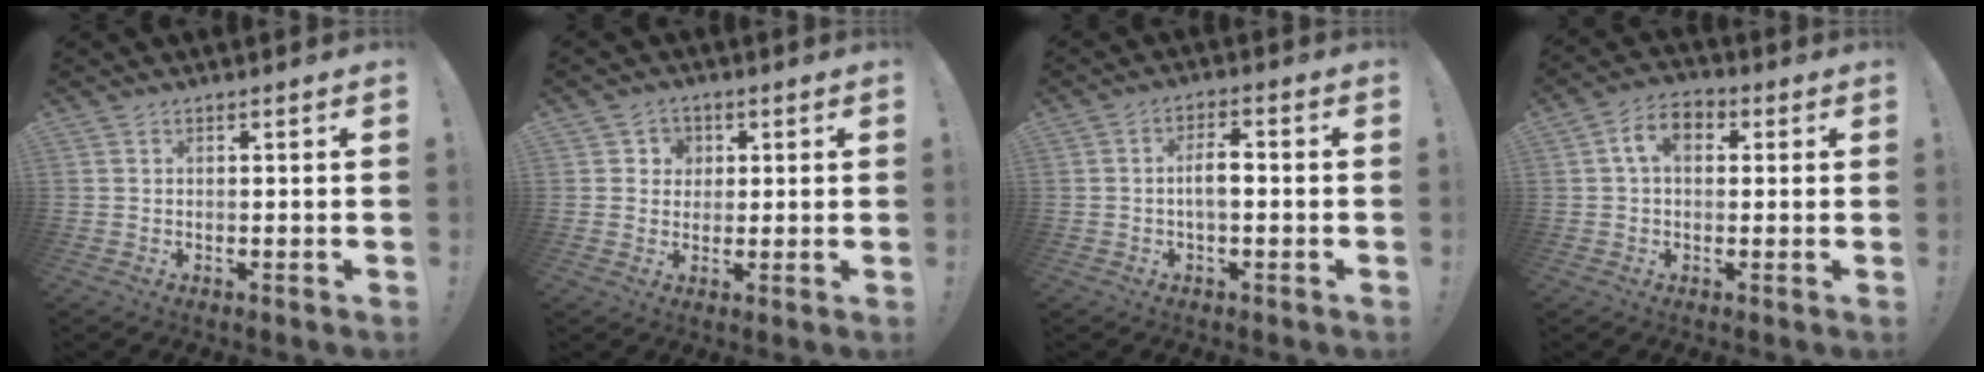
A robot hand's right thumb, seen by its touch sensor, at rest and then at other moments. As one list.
[{"total": 3.8, "force": [0.7, 3.6, 0.9], "torque": [-0.014, 0.002, 0.013]}, {"total": 5.7, "force": [-0.7, 2.3, 5.2], "torque": [-0.095, 0.010, -0.016]}, {"total": 8.3, "force": [1.9, 5.4, 6.0], "torque": [-0.103, 0.016, 0.040]}]